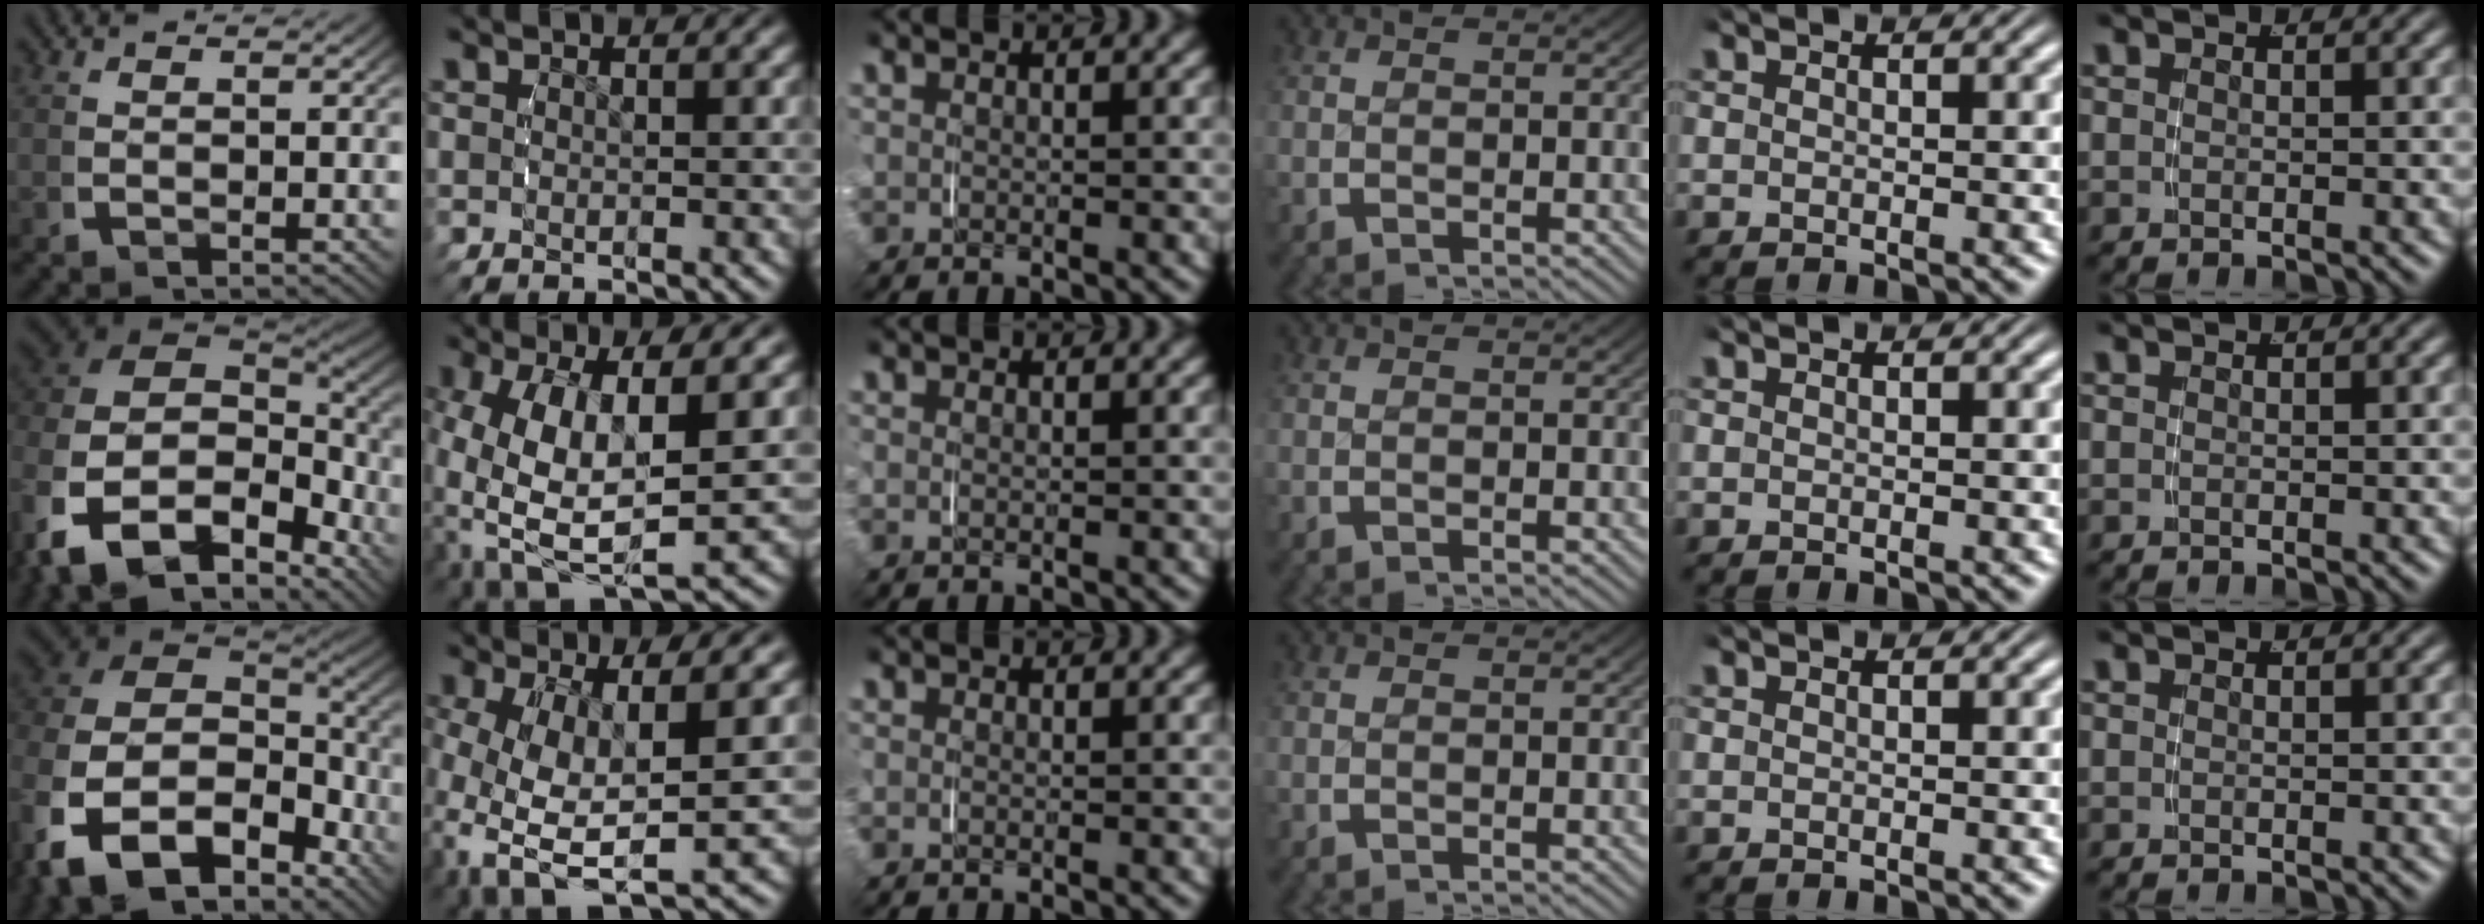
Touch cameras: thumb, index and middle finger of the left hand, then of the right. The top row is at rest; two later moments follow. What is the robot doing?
{"motion": "grasp_and_lifting", "object": "jacket"}